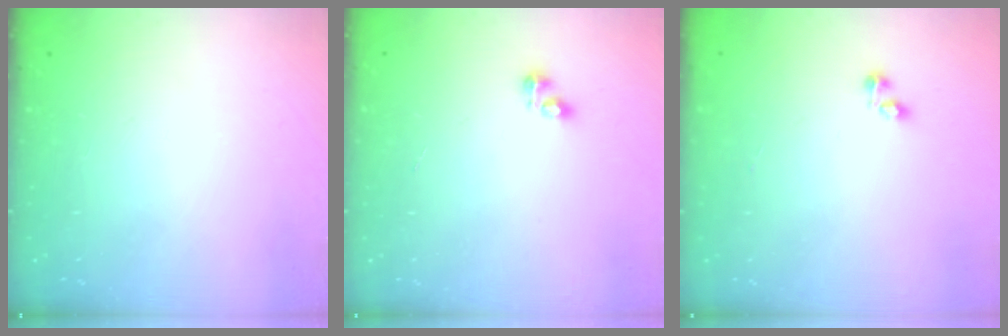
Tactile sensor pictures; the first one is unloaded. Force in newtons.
{"total": 2.5, "press": 2.5, "slide": 0.3}
{"total": 1.6, "press": 1.5, "slide": 0.4}